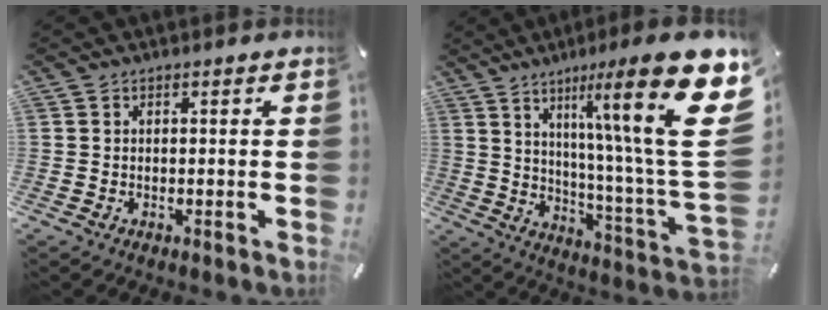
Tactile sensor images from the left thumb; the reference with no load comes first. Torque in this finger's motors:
{"motor_torque": [3.63, 1.38, 2.06, -0.71, 0.54]}